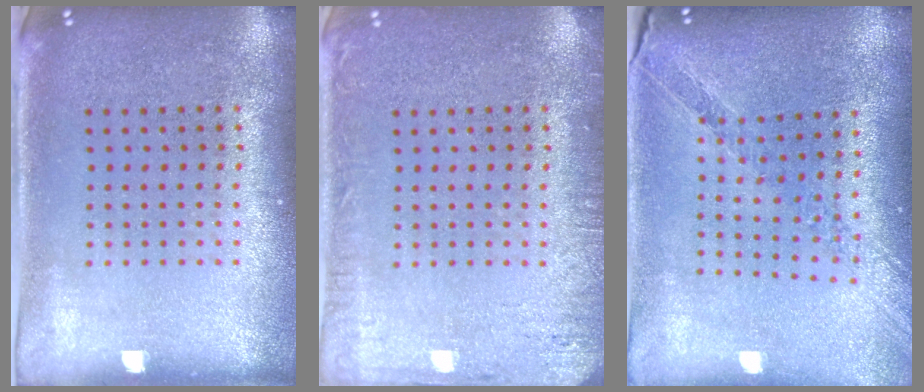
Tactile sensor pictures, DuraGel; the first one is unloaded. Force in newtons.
{"total": 2.5, "press": 2.5, "slide": 0.3}
{"total": 1.1, "press": 1.1, "slide": 0.2}